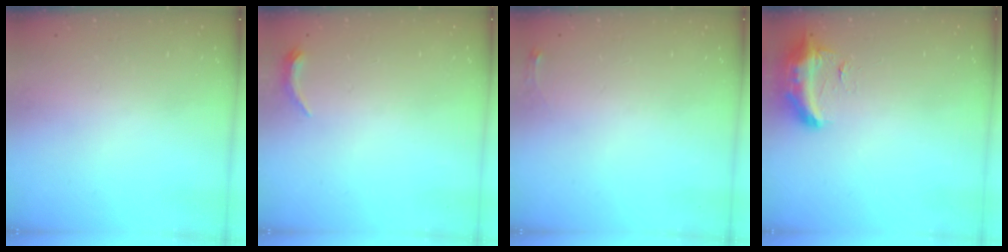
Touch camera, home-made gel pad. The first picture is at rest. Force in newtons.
{"total": 4.8, "press": 4.7, "slide": 0.9}
{"total": 3.6, "press": 3.6, "slide": 0.5}
{"total": 15.9, "press": 11.4, "slide": 11.1}